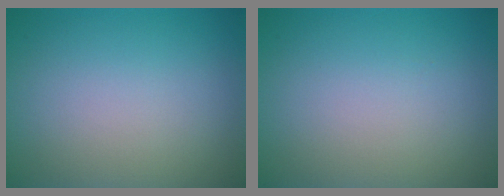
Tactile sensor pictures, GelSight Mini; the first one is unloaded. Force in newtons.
{"total": 0.0}